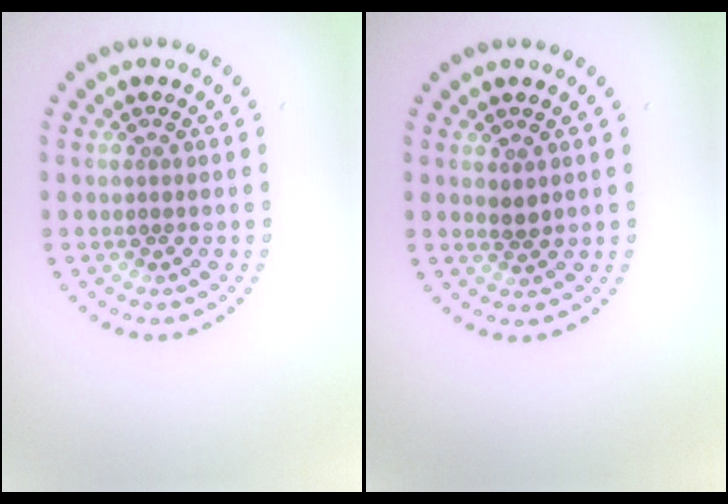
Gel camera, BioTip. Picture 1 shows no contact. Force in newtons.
{"total": 0.9, "press": 0.8, "slide": 0.5}